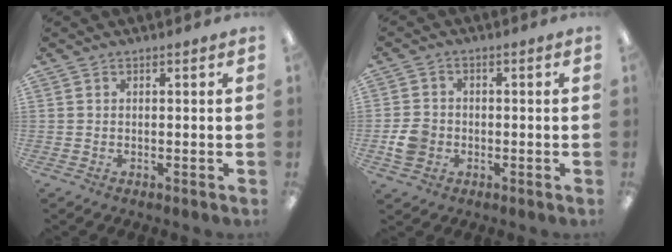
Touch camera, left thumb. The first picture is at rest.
{"total": 5.0, "force": [-1.4, 4.3, 2.3], "torque": [-0.036, 0.007, -0.025]}